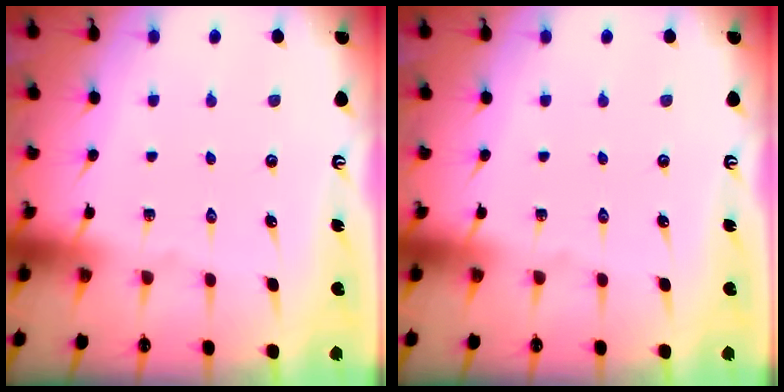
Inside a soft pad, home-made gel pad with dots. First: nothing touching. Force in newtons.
{"total": 0.0}